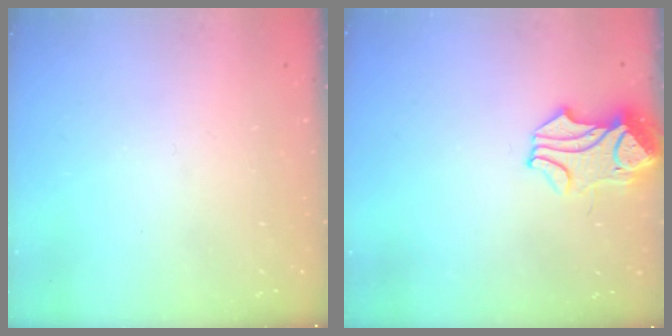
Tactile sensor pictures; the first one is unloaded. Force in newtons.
{"total": 1.3, "press": 0.2, "slide": 1.3}